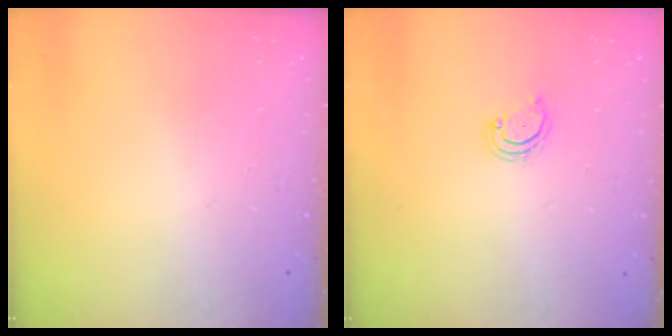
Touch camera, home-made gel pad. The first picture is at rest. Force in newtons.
{"total": 2.8, "press": 2.8, "slide": 0.2}